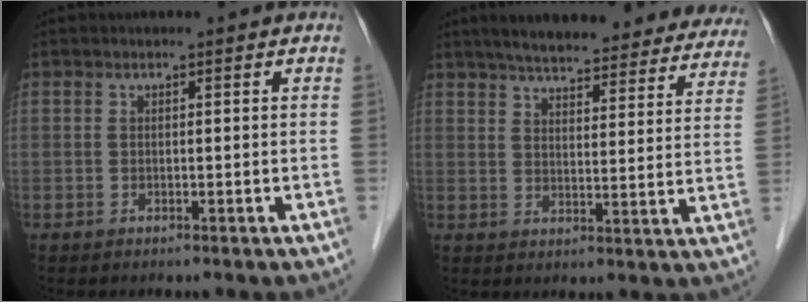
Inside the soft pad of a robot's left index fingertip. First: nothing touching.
{"total": 27.1, "force": [24.0, 5.9, 11.1], "torque": [-0.159, -0.015, 0.286]}